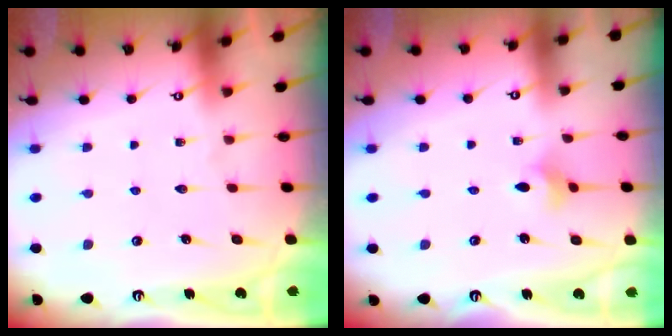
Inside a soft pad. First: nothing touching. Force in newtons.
{"total": 3.3, "press": 3.2, "slide": 0.8}